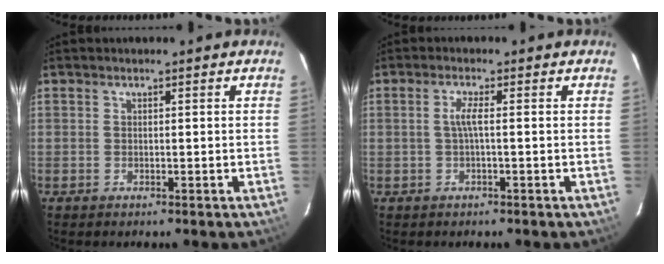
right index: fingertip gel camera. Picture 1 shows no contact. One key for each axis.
{"total": 2.0, "fx": -0.2, "fy": -0.2, "fz": 2.0, "tx": -0.038, "ty": 0.004, "tz": -0.004}